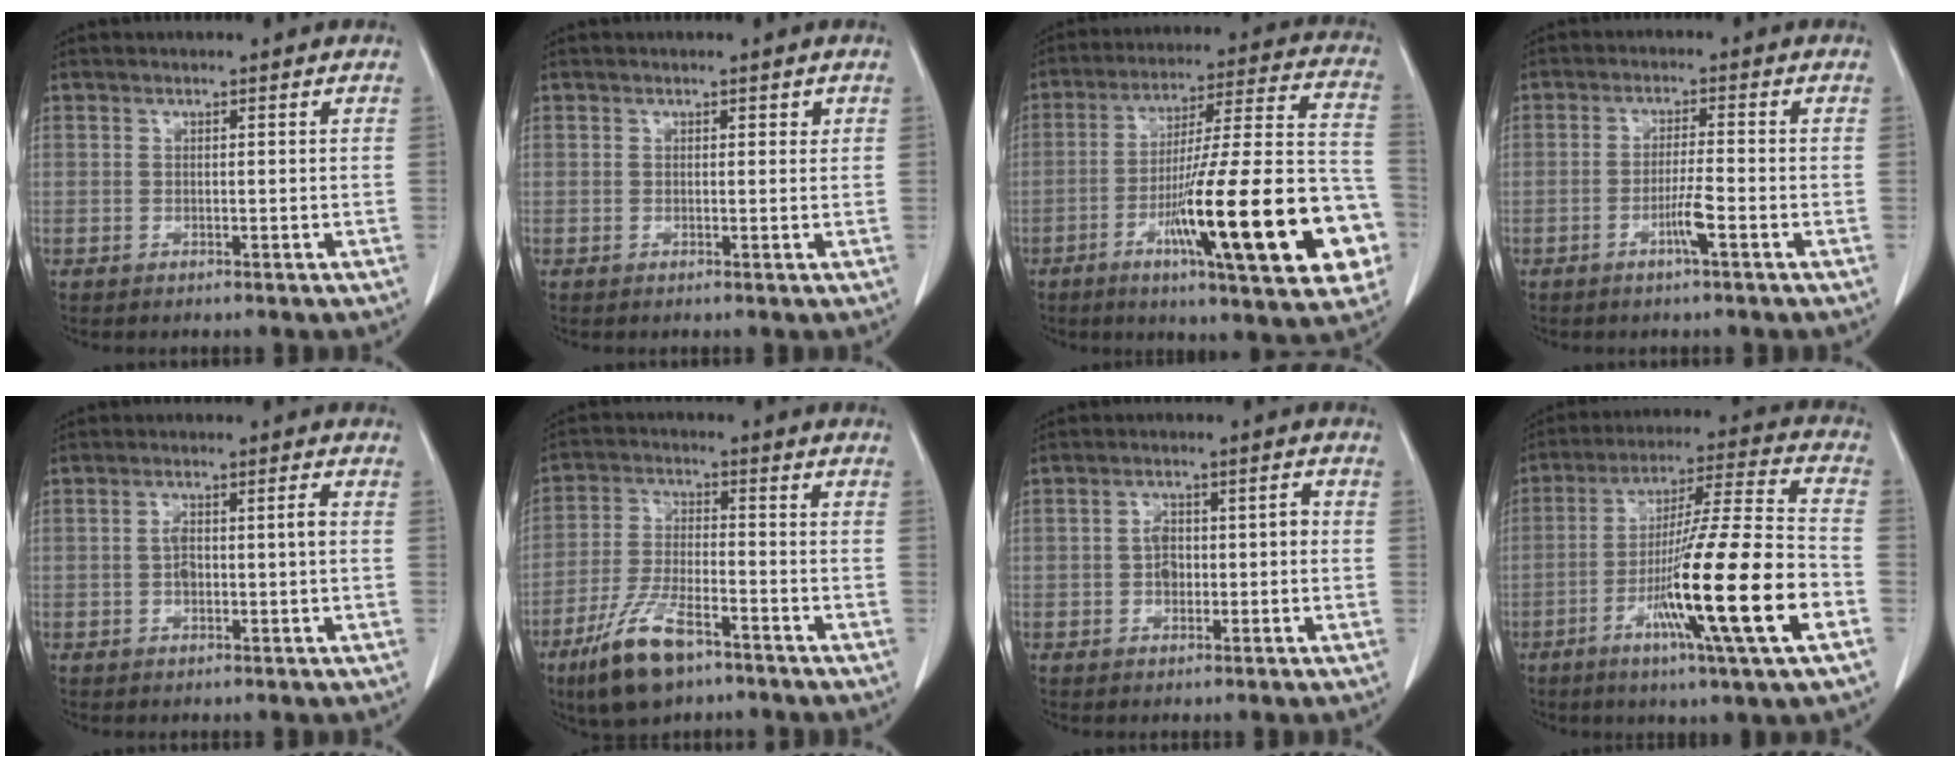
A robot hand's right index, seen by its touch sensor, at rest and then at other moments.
{"total": 0.8, "force": [0.5, 0.5, 0.4], "torque": [-0.001, -0.001, 0.002]}
{"total": 25.8, "force": [-8.7, 2.7, 24.1], "torque": [-0.305, 0.000, -0.128]}
{"total": 3.8, "force": [-1.8, -0.3, 3.4], "torque": [-0.064, -0.005, -0.035]}
{"total": 4.0, "force": [-0.4, 1.0, 3.9], "torque": [-0.081, 0.011, -0.006]}
{"total": 11.1, "force": [-7.2, 3.3, 7.7], "torque": [-0.165, -0.018, -0.130]}
{"total": 4.3, "force": [-0.8, 2.5, 3.5], "torque": [-0.061, 0.023, -0.012]}
{"total": 20.2, "force": [-7.2, -0.4, 18.9], "torque": [-0.319, -0.018, -0.125]}